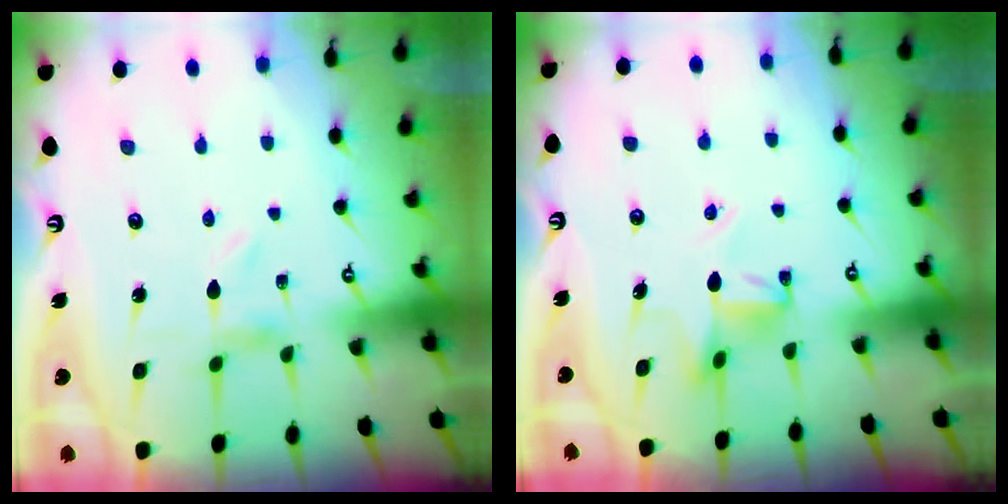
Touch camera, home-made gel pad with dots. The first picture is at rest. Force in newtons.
{"total": 7.2, "press": 7.2, "slide": 0.6}